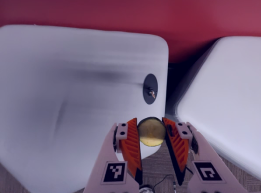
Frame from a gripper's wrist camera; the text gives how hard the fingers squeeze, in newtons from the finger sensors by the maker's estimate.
{"total": 11.1, "left": 11.1, "right": 11.1}